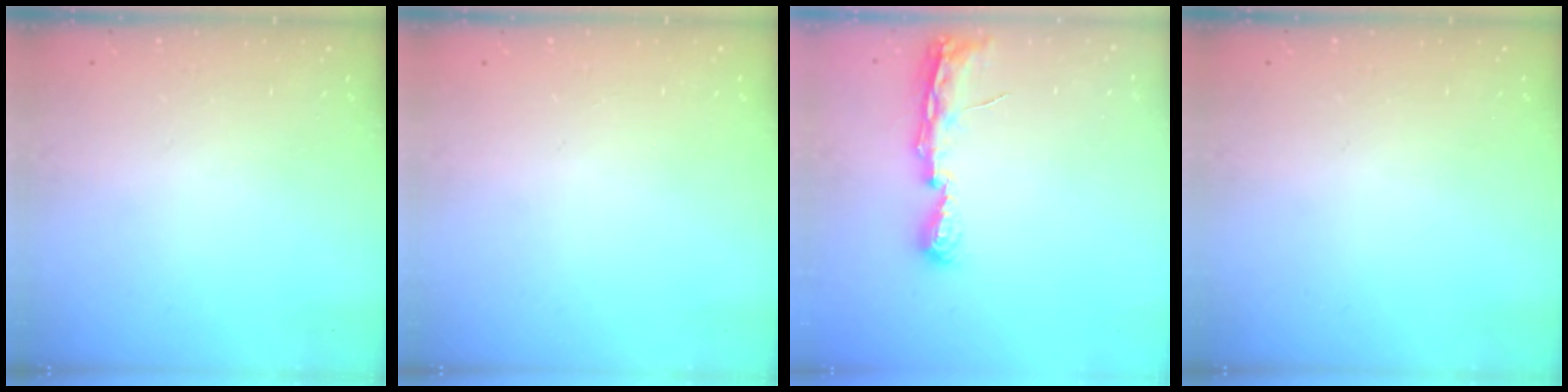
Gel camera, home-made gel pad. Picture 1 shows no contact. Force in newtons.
{"total": 0.0}
{"total": 7.6, "press": 7.5, "slide": 0.6}
{"total": 0.0}